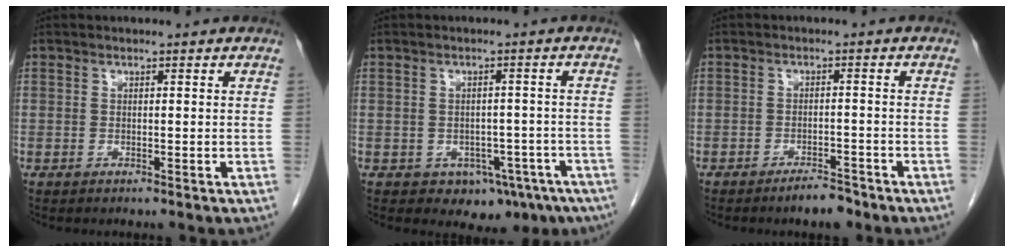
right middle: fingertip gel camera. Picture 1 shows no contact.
{"total": 8.8, "force": [-5.6, 5.7, 3.7], "torque": [-0.027, 0.008, -0.071]}
{"total": 3.3, "force": [-2.7, 0.7, 1.7], "torque": [-0.031, -0.002, -0.040]}